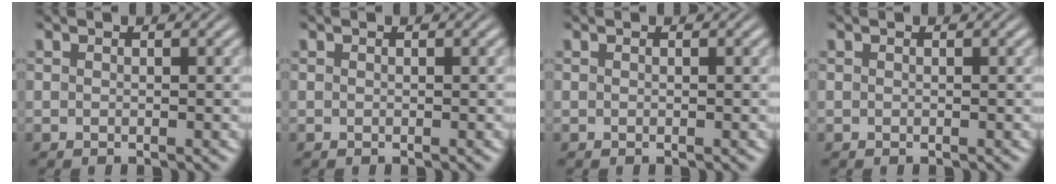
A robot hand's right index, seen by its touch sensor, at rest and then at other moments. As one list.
[{"total": 0.0}, {"total": 0.0}, {"total": 0.0}]